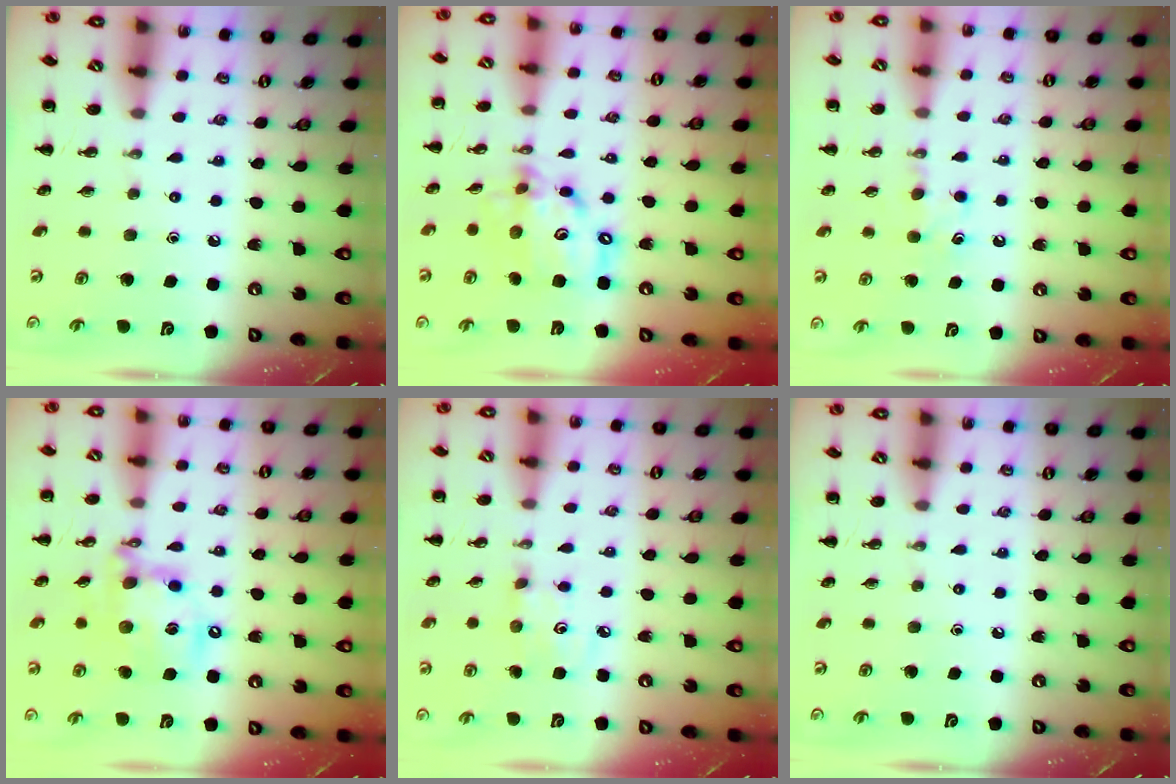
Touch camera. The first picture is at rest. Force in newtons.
{"total": 13.4, "press": 13.0, "slide": 3.4}
{"total": 5.7, "press": 5.5, "slide": 1.5}
{"total": 14.1, "press": 13.8, "slide": 3.0}
{"total": 3.9, "press": 3.7, "slide": 1.0}
{"total": 0.0}